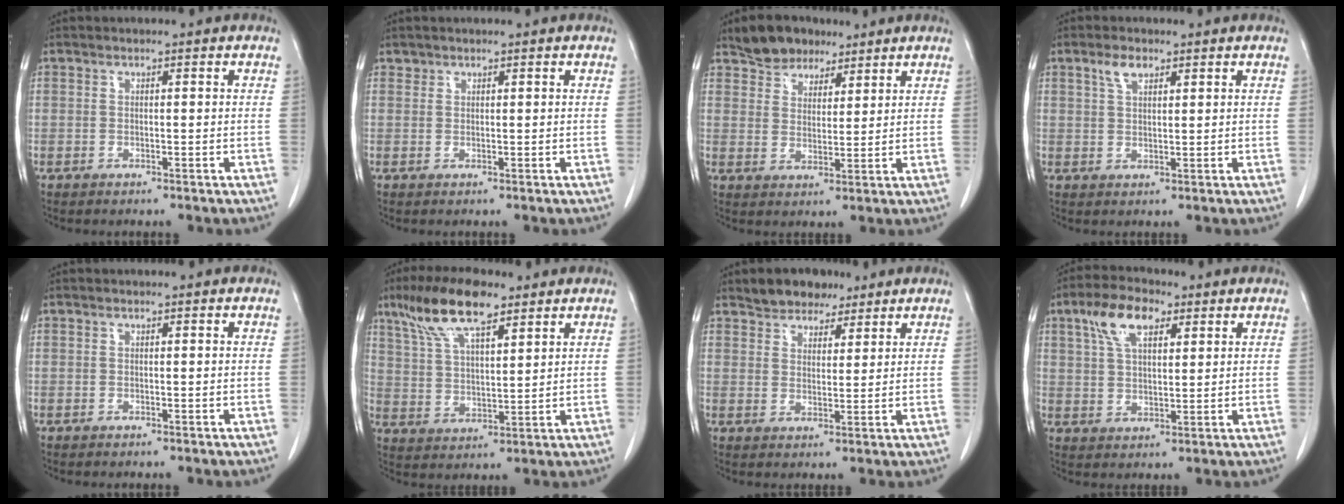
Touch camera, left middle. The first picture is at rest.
{"total": 0.6, "force": [0.5, 0.4, -0.1], "torque": [0.003, 0.004, 0.008]}
{"total": 6.7, "force": [5.4, 3.6, 1.8], "torque": [-0.033, 0.010, 0.099]}
{"total": 2.9, "force": [1.8, 1.3, 1.8], "torque": [-0.041, 0.006, 0.039]}
{"total": 0.0}
{"total": 11.6, "force": [7.9, 3.1, 7.9], "torque": [-0.157, 0.020, 0.149]}
{"total": 6.4, "force": [5.1, 3.2, 2.1], "torque": [-0.034, 0.010, 0.091]}
{"total": 8.1, "force": [4.3, 3.6, 5.9], "torque": [-0.116, 0.018, 0.080]}